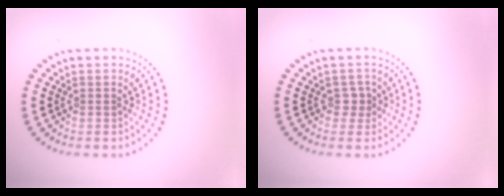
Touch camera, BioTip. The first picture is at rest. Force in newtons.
{"total": 1.1, "press": 0.9, "slide": 0.6}